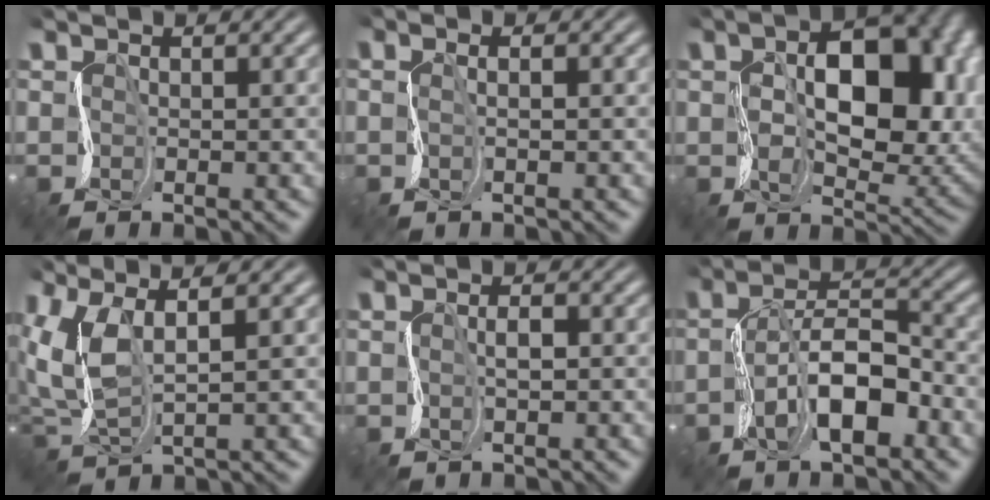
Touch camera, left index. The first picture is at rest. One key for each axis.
{"total": 0.9, "fx": 0.8, "fy": 0.3, "fz": 0.4, "tx": -0.017, "ty": 0.012, "tz": 0.001}
{"total": 10.4, "fx": 2.1, "fy": 6.1, "fz": 8.1, "tx": -0.126, "ty": 0.012, "tz": 0.040}
{"total": 3.3, "fx": 2.1, "fy": 1.0, "fz": 2.3, "tx": -0.100, "ty": 0.009, "tz": 0.047}
{"total": 0.8, "fx": 0.3, "fy": -0.5, "fz": -0.5, "tx": -0.009, "ty": 0.007, "tz": 0.010}
{"total": 5.2, "fx": -2.4, "fy": 1.9, "fz": 4.2, "tx": -0.098, "ty": 0.017, "tz": -0.044}